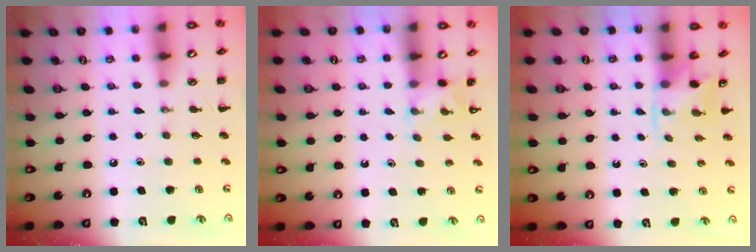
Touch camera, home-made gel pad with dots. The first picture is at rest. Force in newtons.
{"total": 3.5, "press": 3.3, "slide": 1.1}
{"total": 2.6, "press": 2.5, "slide": 0.9}